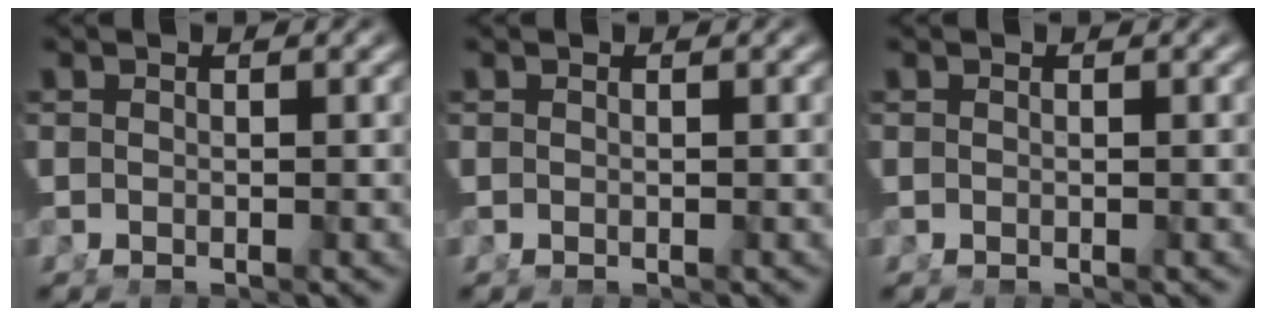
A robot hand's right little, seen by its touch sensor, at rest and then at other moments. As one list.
[{"total": 0.0}, {"total": 0.0}]